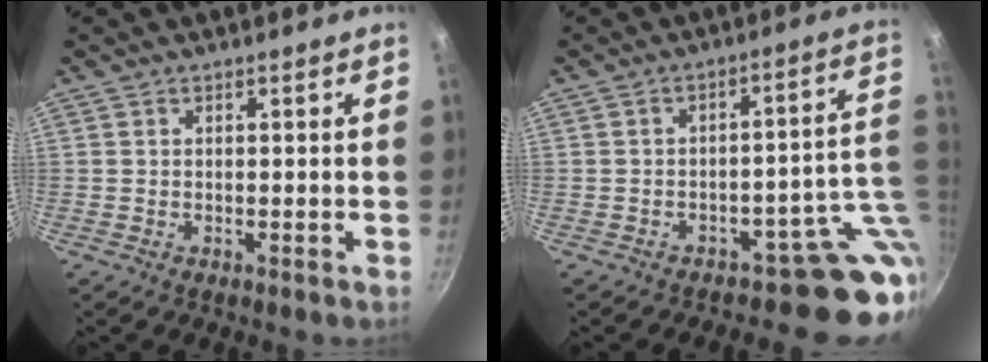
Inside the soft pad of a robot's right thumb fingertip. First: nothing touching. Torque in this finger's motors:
{"motor_torque": [2.89, 0.57, 0.27, 0.03, 0.04]}